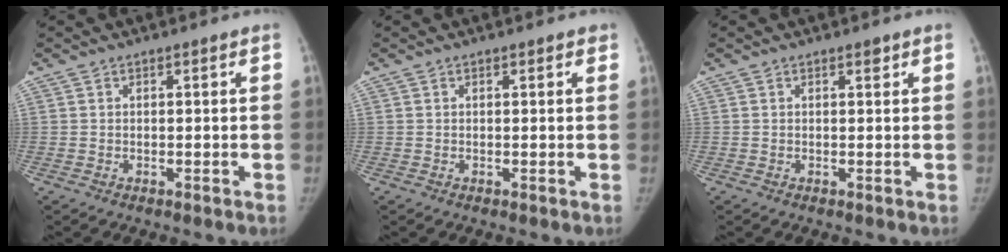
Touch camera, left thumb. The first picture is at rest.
{"total": 0.8, "force": [0.5, 0.4, 0.5], "torque": [0.000, 0.000, 0.002]}
{"total": 0.9, "force": [0.5, 0.4, 0.5], "torque": [-0.002, -0.002, 0.007]}